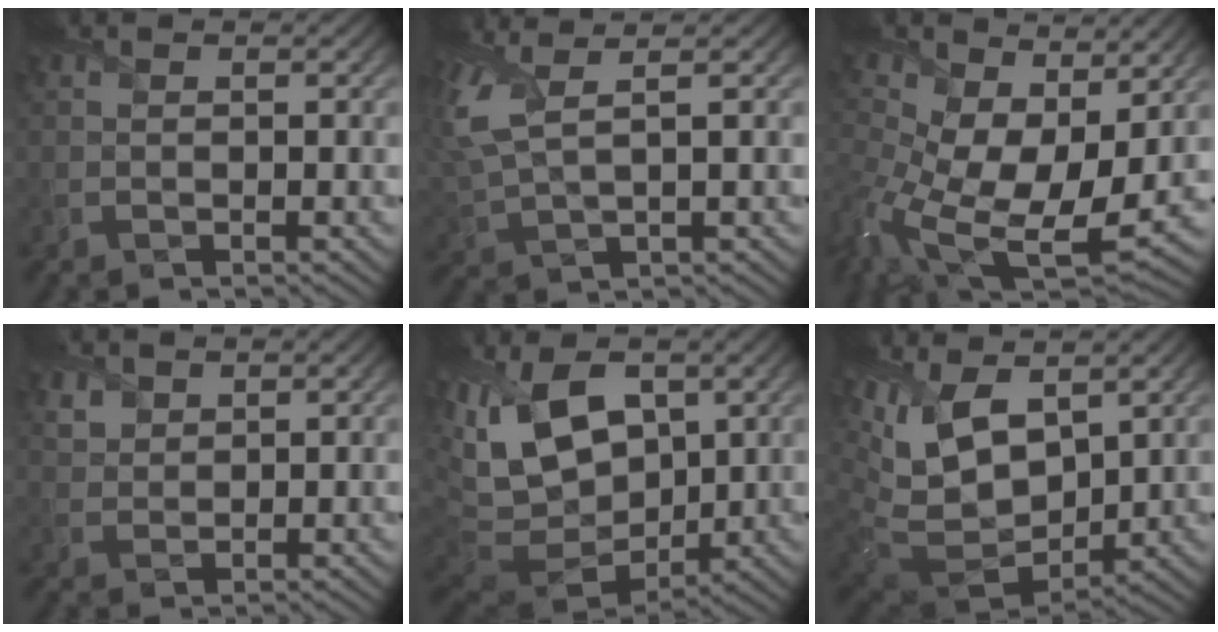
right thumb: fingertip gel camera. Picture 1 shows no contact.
{"total": 7.6, "force": [3.1, 2.6, 6.3], "torque": [-0.175, 0.011, 0.065]}
{"total": 14.2, "force": [1.8, 9.3, 10.6], "torque": [-0.258, -0.053, 0.053]}
{"total": 2.4, "force": [1.7, 1.5, 0.7], "torque": [-0.022, -0.001, 0.037]}
{"total": 17.5, "force": [3.7, 10.6, 13.4], "torque": [-0.275, 0.003, 0.078]}
{"total": 15.6, "force": [4.5, 9.0, 11.9], "torque": [-0.269, 0.000, 0.087]}